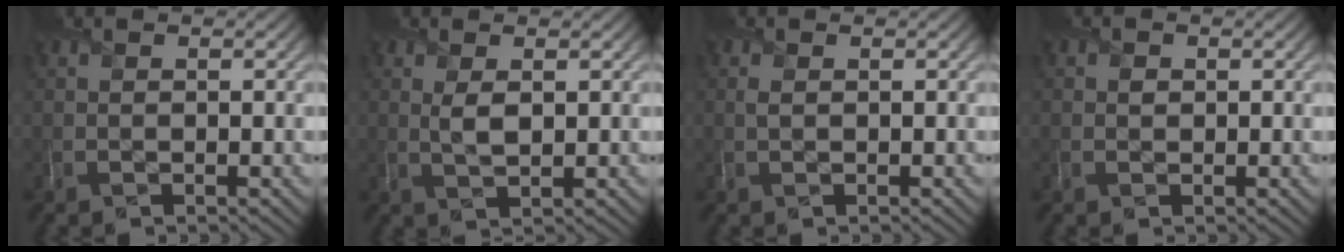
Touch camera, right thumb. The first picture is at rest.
{"total": 2.4, "force": [0.6, 1.1, 2.0], "torque": [-0.044, -0.005, 0.012]}
{"total": 0.7, "force": [0.2, 0.5, 0.5], "torque": [-0.014, -0.001, 0.001]}
{"total": 1.0, "force": [0.1, 0.9, 0.3], "torque": [-0.002, -0.005, -0.002]}